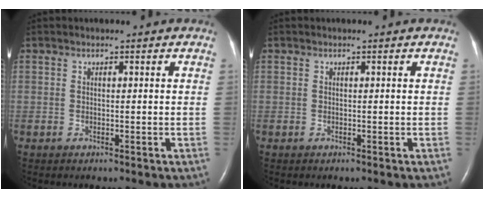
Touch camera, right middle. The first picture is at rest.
{"total": 0.0}